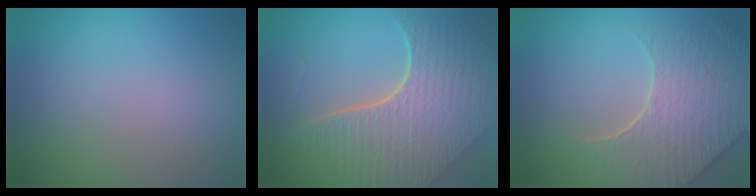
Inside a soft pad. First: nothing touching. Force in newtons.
{"total": 8.6, "press": 6.3, "slide": 5.9}
{"total": 7.4, "press": 5.7, "slide": 4.8}